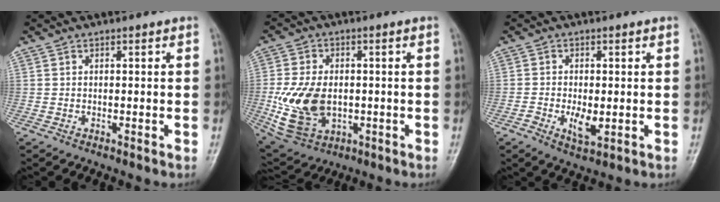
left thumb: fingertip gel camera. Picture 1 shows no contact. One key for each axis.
{"total": 13.3, "fx": -1.4, "fy": 9.0, "fz": 9.8, "tx": -0.177, "ty": -0.008, "tz": -0.012}
{"total": 4.2, "fx": -0.9, "fy": 2.0, "fz": 3.5, "tx": -0.061, "ty": -0.007, "tz": -0.014}